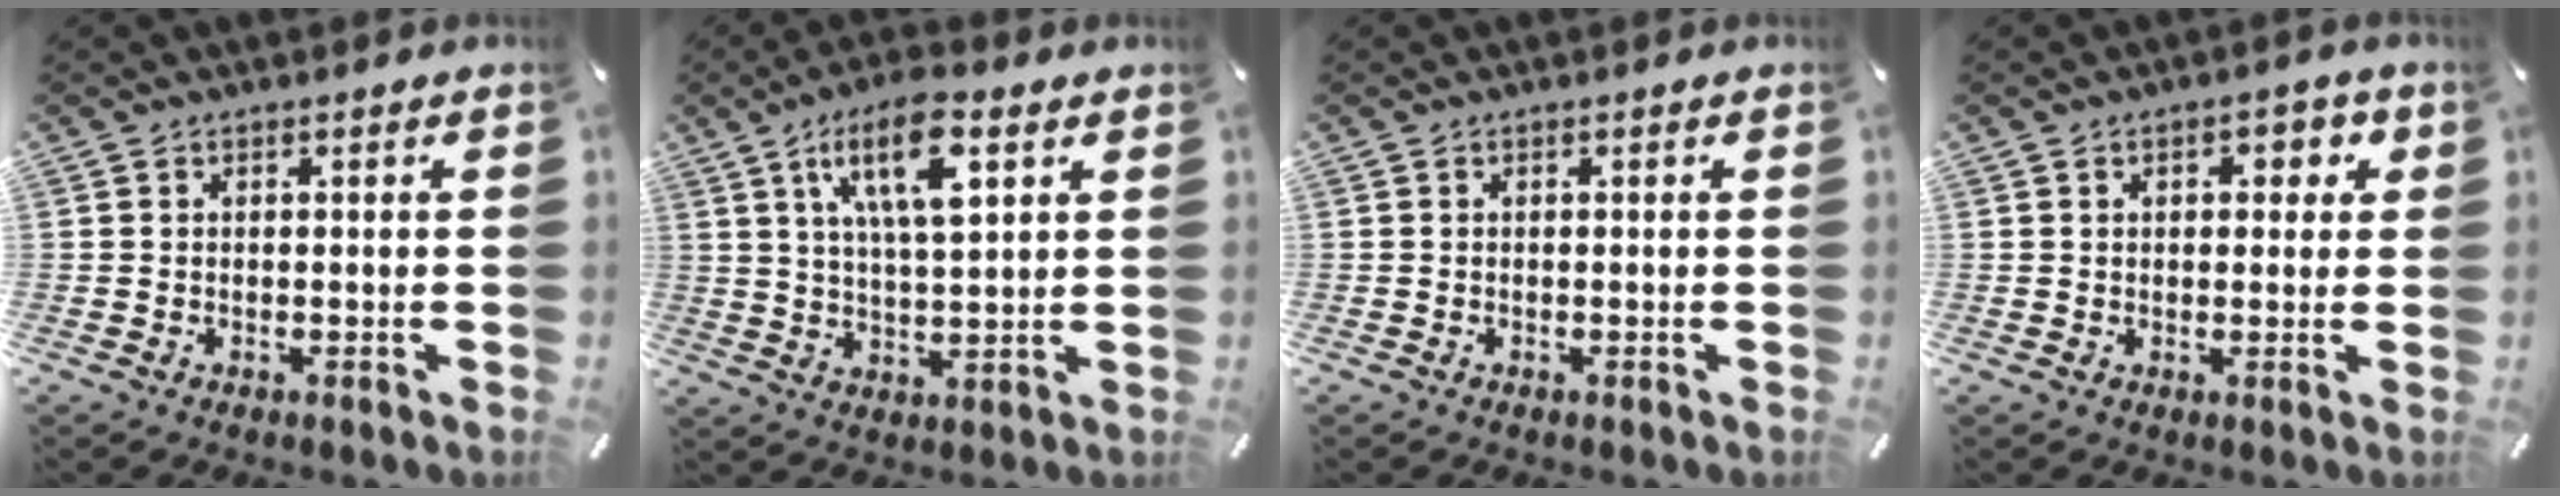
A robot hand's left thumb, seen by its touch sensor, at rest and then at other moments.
{"total": 12.2, "force": [5.8, 4.3, 9.8], "torque": [-0.177, -0.002, 0.100]}
{"total": 0.0}
{"total": 4.3, "force": [1.0, 2.6, 3.2], "torque": [-0.037, -0.002, 0.006]}